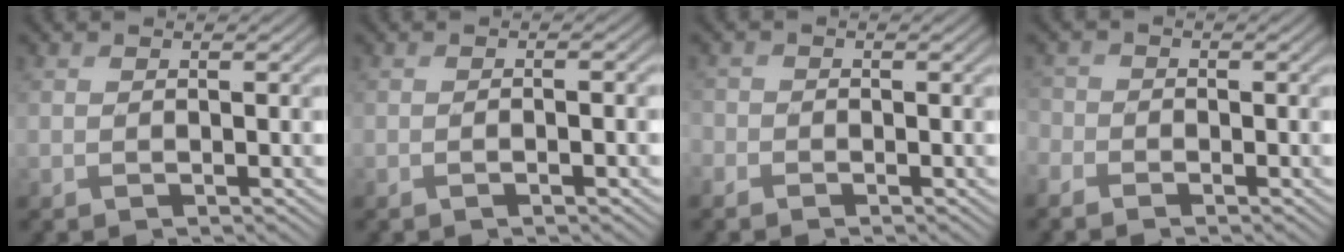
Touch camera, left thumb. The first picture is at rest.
{"total": 1.5, "force": [-0.6, 0.2, 1.3], "torque": [-0.022, 0.003, -0.011]}
{"total": 1.5, "force": [-1.0, 1.1, 0.1], "torque": [-0.003, -0.003, -0.028]}
{"total": 2.3, "force": [-1.7, 1.5, 0.6], "torque": [-0.022, -0.006, -0.044]}